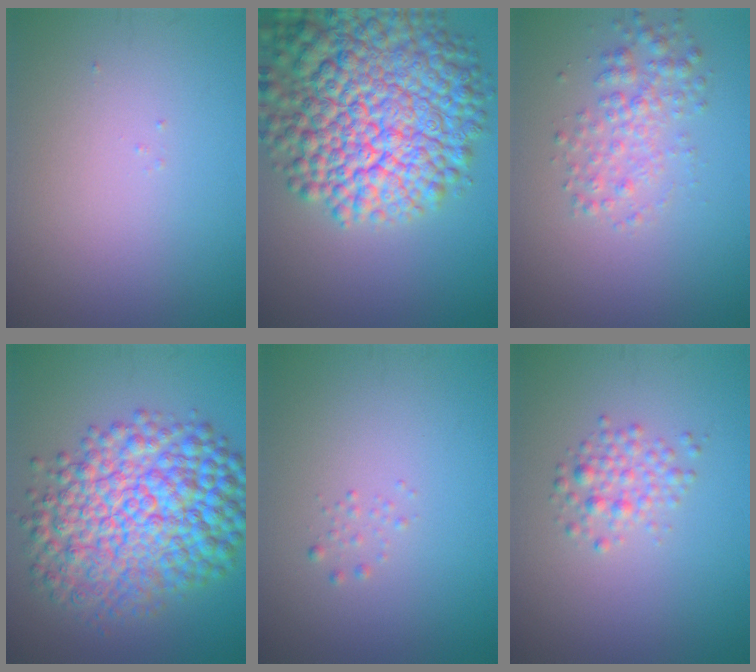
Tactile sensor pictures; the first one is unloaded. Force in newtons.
{"total": 14.8, "press": 14.8, "slide": 0.7}
{"total": 2.7, "press": 2.7, "slide": 0.0}
{"total": 11.5, "press": 11.5, "slide": 0.0}
{"total": 0.6, "press": 0.6, "slide": 0.0}
{"total": 2.1, "press": 2.1, "slide": 0.1}